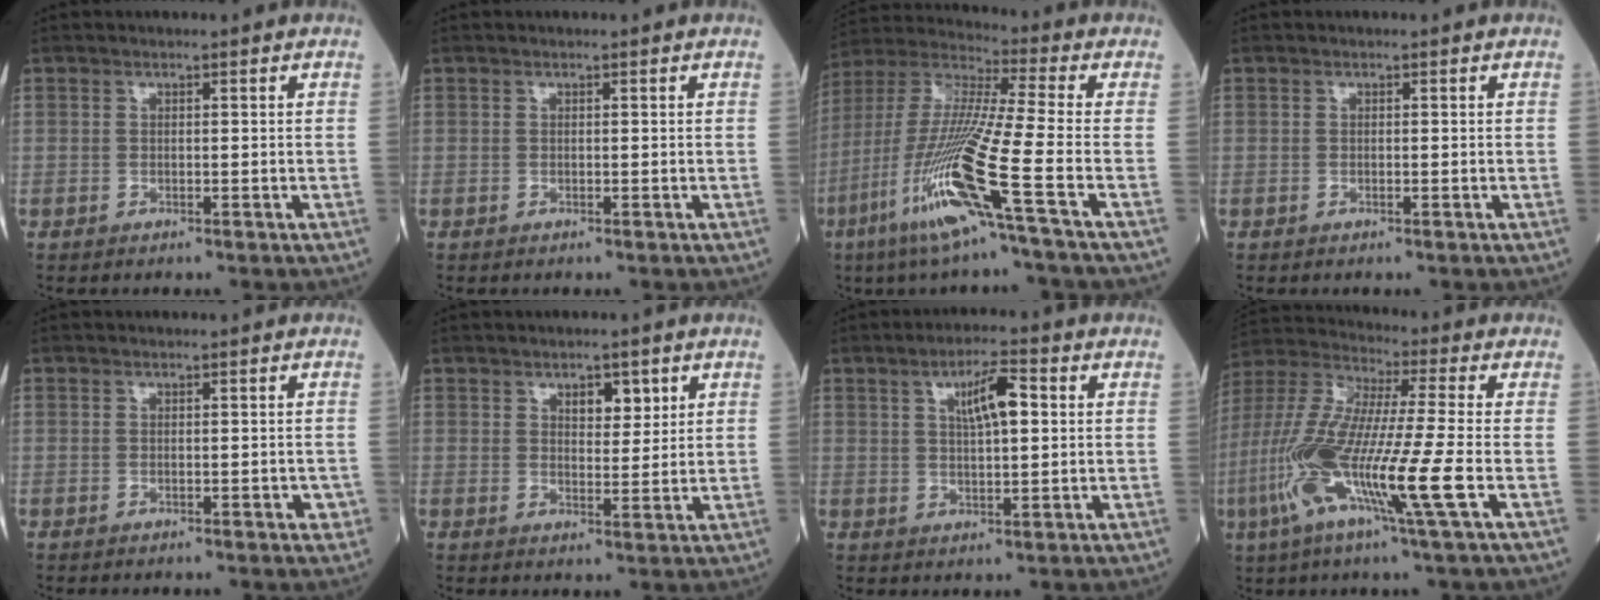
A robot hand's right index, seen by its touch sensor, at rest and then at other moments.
{"total": 0.0}
{"total": 17.4, "force": [-7.5, -1.3, 15.6], "torque": [-0.336, -0.029, -0.152]}
{"total": 0.0}
{"total": 1.4, "force": [-0.5, 0.6, 1.1], "torque": [-0.014, 0.005, -0.005]}
{"total": 3.7, "force": [1.9, 1.8, 2.6], "torque": [-0.034, 0.000, 0.030]}
{"total": 6.3, "force": [1.8, 1.3, 5.9], "torque": [-0.102, 0.010, 0.031]}
{"total": 17.4, "force": [-5.6, -0.3, 16.5], "torque": [-0.348, -0.029, -0.119]}